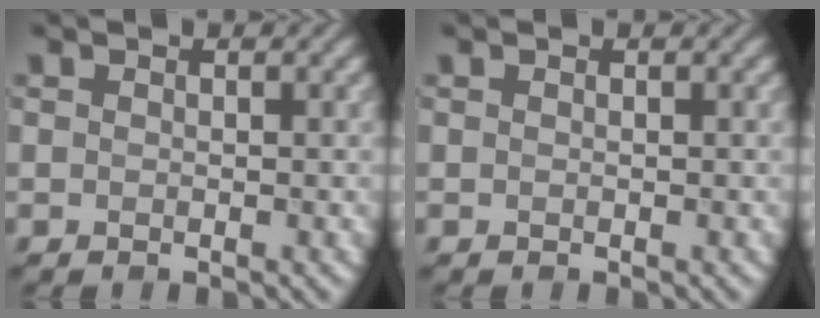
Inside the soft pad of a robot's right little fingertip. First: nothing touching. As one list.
[{"total": 0.0}]